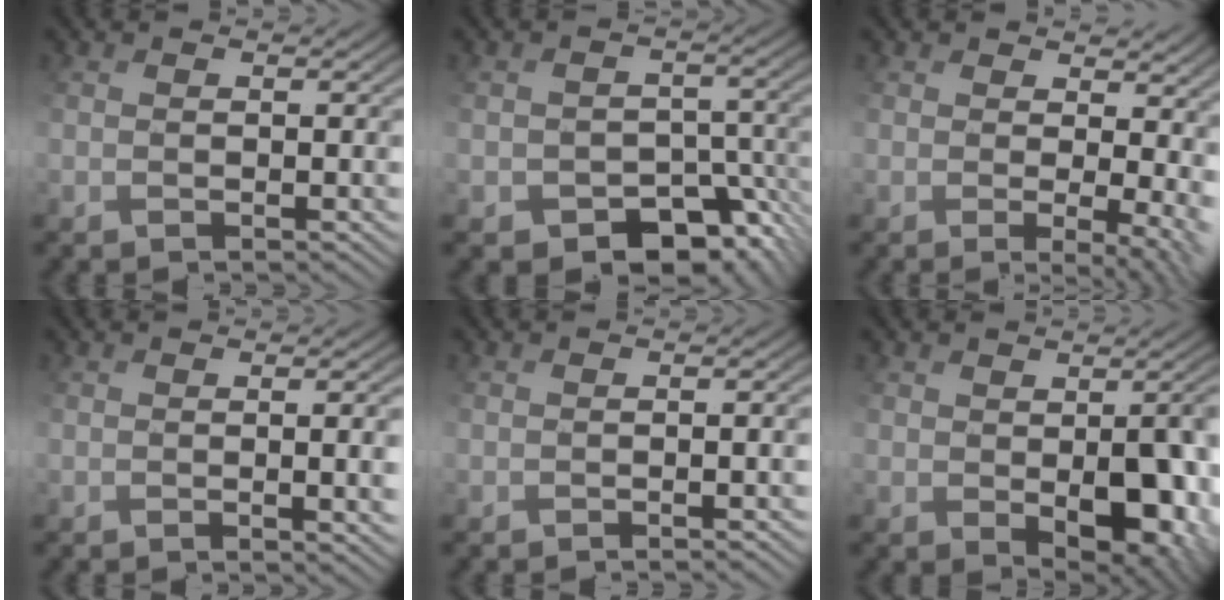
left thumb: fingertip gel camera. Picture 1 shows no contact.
{"total": 9.6, "force": [-6.5, 6.4, 3.0], "torque": [-0.056, -0.010, -0.076]}
{"total": 9.1, "force": [0.1, 4.7, 7.8], "torque": [-0.128, -0.014, 0.025]}
{"total": 6.6, "force": [-0.4, 2.7, 6.0], "torque": [-0.065, -0.003, 0.017]}
{"total": 2.7, "force": [-1.3, 0.6, 2.3], "torque": [-0.012, 0.008, -0.002]}
{"total": 9.7, "force": [-1.3, 6.0, 7.5], "torque": [-0.108, -0.034, 0.005]}